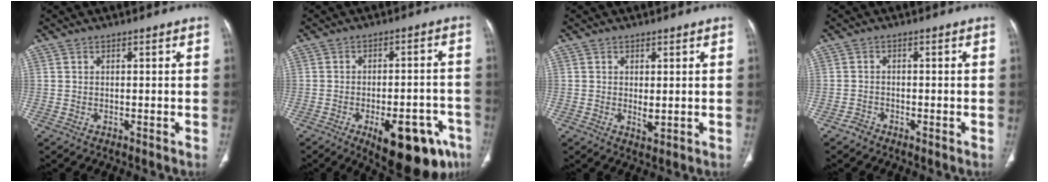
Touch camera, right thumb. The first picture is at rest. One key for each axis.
{"total": 17.6, "fx": -8.8, "fy": 7.3, "fz": 13.3, "tx": -0.117, "ty": 0.036, "tz": -0.105}
{"total": 2.0, "fx": 0.0, "fy": 0.9, "fz": 1.8, "tx": -0.032, "ty": -0.008, "tz": 0.005}
{"total": 1.3, "fx": -1.2, "fy": 0.6, "fz": 0.0, "tx": 0.001, "ty": 0.000, "tz": -0.027}